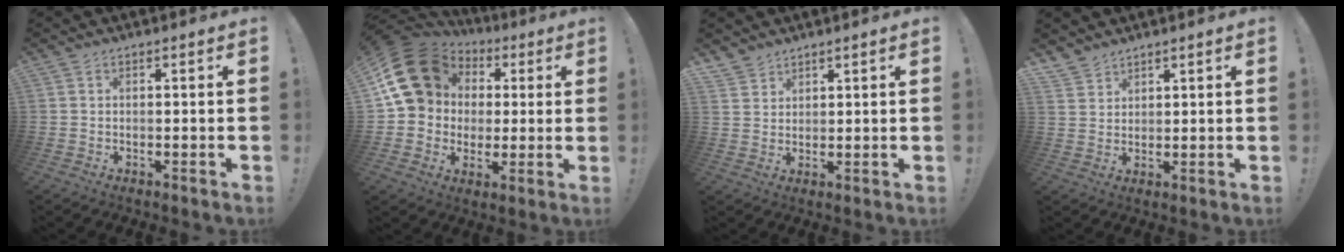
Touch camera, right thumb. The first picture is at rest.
{"total": 19.4, "force": [5.4, 15.9, 9.8], "torque": [-0.163, -0.016, 0.120]}
{"total": 3.9, "force": [3.4, 2.0, 0.5], "torque": [-0.006, -0.025, 0.064]}
{"total": 4.4, "force": [3.9, 1.9, 0.6], "torque": [-0.008, -0.029, 0.074]}